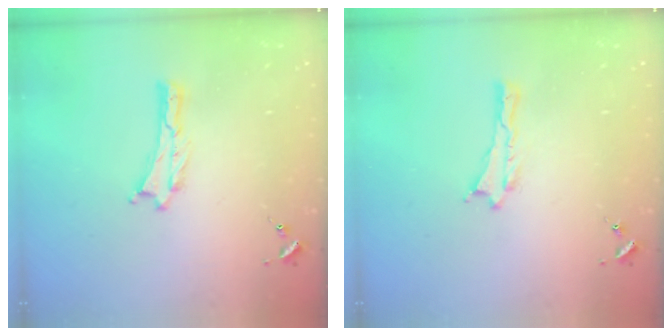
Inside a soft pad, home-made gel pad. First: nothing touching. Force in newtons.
{"total": 0.0}